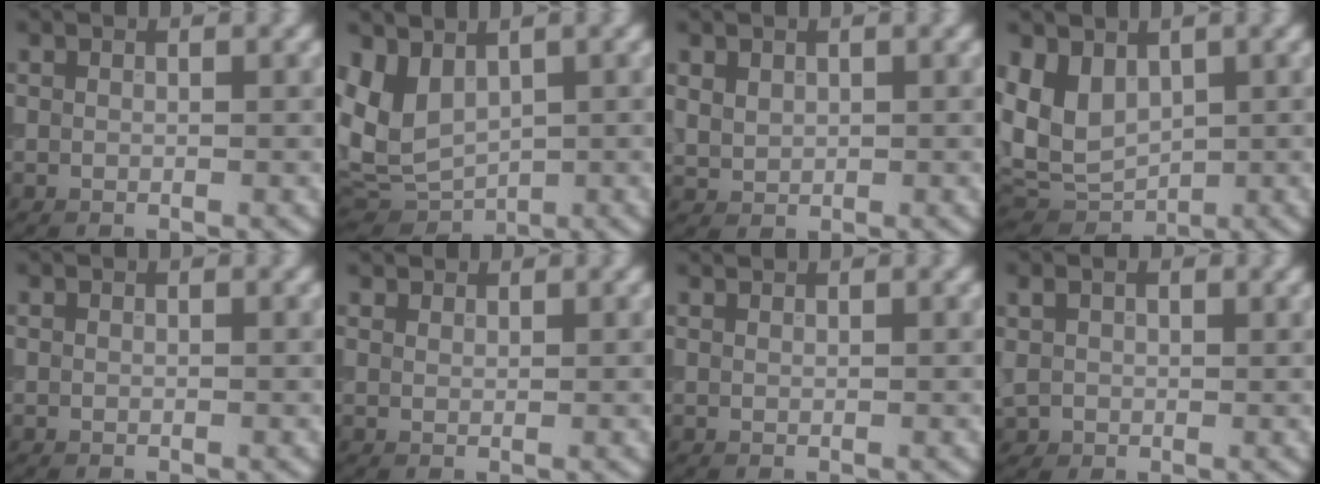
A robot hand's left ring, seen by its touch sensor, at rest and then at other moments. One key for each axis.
{"total": 4.8, "fx": 1.0, "fy": 3.2, "fz": 3.5, "tx": -0.080, "ty": -0.002, "tz": 0.020}
{"total": 1.4, "fx": 0.6, "fy": 1.2, "fz": 0.6, "tx": -0.015, "ty": -0.002, "tz": 0.016}
{"total": 5.7, "fx": 1.2, "fy": 4.0, "fz": 3.8, "tx": -0.089, "ty": -0.005, "tz": 0.016}
{"total": 0.0}
{"total": 1.7, "fx": 1.5, "fy": 0.8, "fz": 0.3, "tx": -0.015, "ty": -0.007, "tz": 0.038}
{"total": 0.6, "fx": 0.6, "fy": 0.0, "fz": 0.1, "tx": -0.008, "ty": 0.000, "tz": 0.010}
{"total": 1.8, "fx": 0.5, "fy": 1.5, "fz": 0.8, "tx": -0.023, "ty": 0.001, "tz": 0.007}